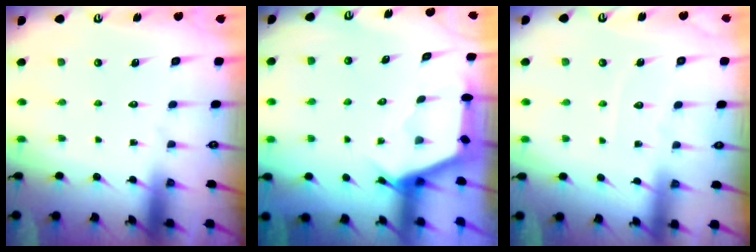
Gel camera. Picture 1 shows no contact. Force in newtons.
{"total": 2.6, "press": 2.6, "slide": 0.3}
{"total": 3.2, "press": 3.2, "slide": 0.4}